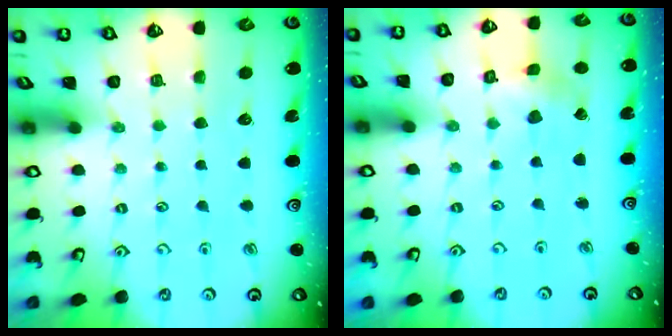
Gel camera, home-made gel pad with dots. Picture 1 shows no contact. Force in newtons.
{"total": 2.0, "press": 2.0, "slide": 0.3}